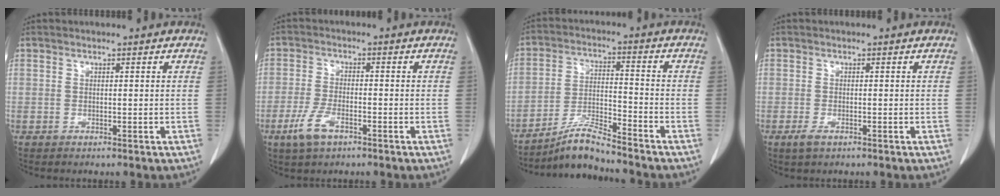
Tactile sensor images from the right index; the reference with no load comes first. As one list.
[{"total": 5.3, "force": [-2.9, 1.9, 4.0], "torque": [-0.089, -0.005, -0.053]}, {"total": 7.2, "force": [-6.7, -0.5, 2.6], "torque": [-0.055, -0.009, -0.120]}, {"total": 1.7, "force": [-0.9, 0.6, 1.3], "torque": [-0.027, -0.002, -0.012]}]